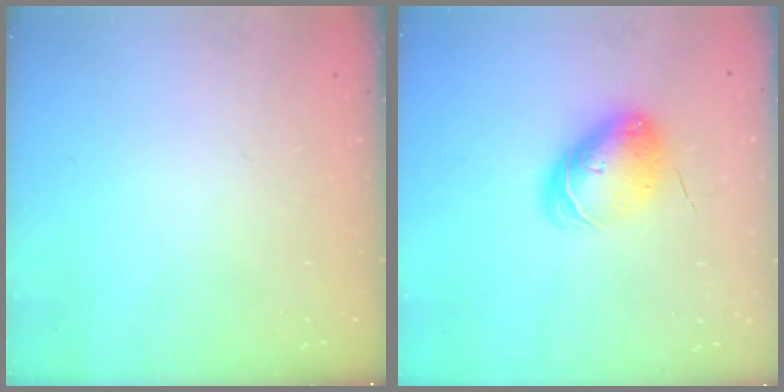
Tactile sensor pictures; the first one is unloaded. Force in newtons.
{"total": 8.8, "press": 8.7, "slide": 1.2}